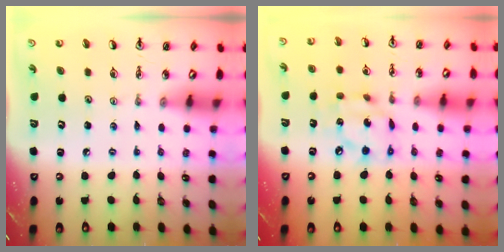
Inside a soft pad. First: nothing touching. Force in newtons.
{"total": 11.8, "press": 11.7, "slide": 1.2}